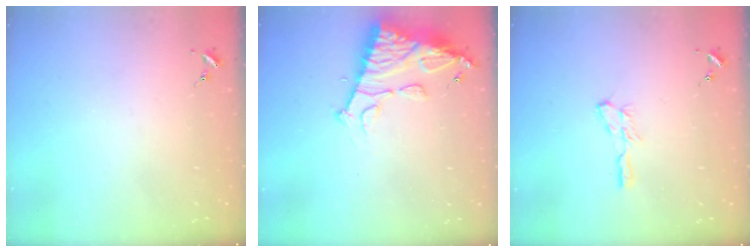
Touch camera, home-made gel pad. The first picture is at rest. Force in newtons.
{"total": 14.2, "press": 14.1, "slide": 1.1}
{"total": 6.9, "press": 6.8, "slide": 0.7}